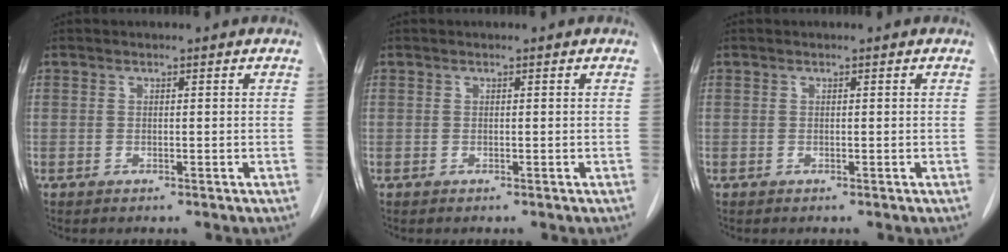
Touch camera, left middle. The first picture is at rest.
{"total": 0.0}
{"total": 0.0}